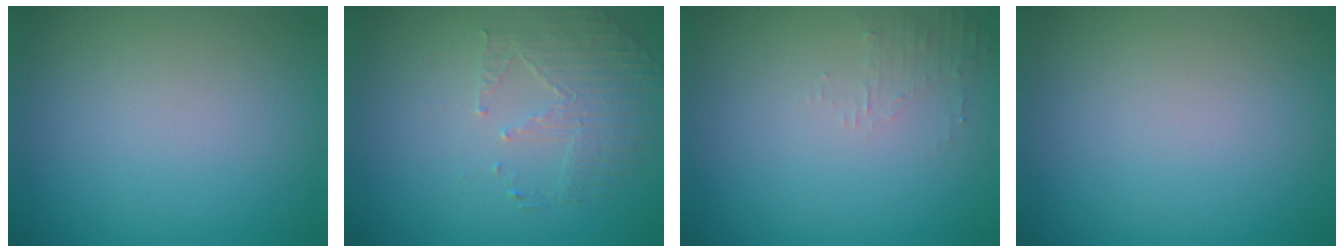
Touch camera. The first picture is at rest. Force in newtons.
{"total": 1.9, "press": 1.5, "slide": 1.2}
{"total": 1.3, "press": 1.2, "slide": 0.3}
{"total": 0.0}